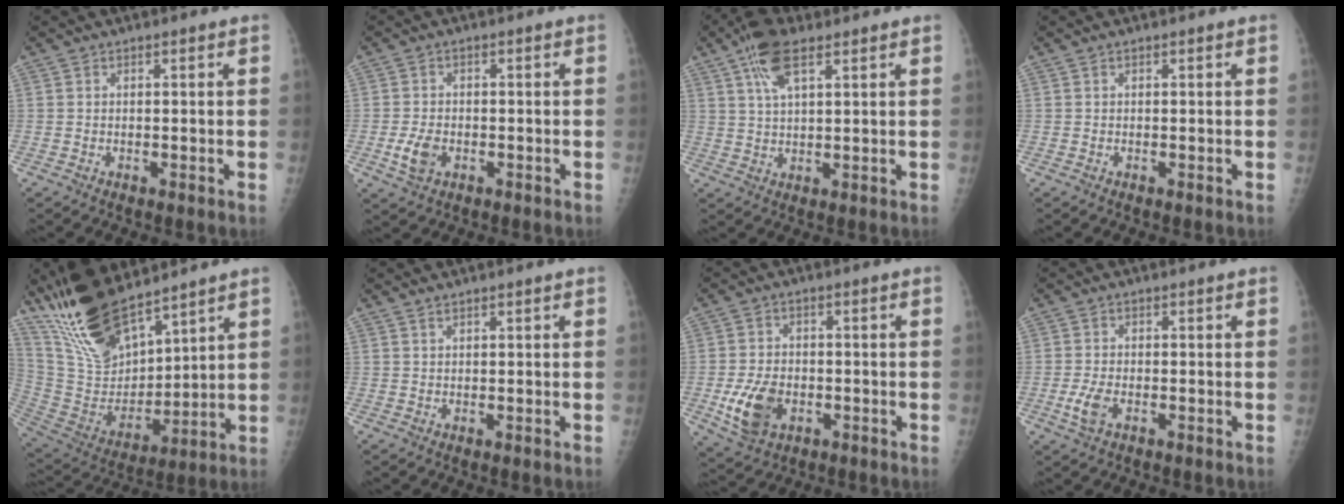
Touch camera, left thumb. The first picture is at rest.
{"total": 4.0, "force": [-1.2, 2.7, 2.7], "torque": [-0.051, 0.001, -0.021]}
{"total": 8.0, "force": [4.4, 3.1, 5.8], "torque": [-0.106, -0.003, 0.083]}
{"total": 0.0}
{"total": 19.1, "force": [15.0, 6.6, 9.9], "torque": [-0.150, -0.079, 0.296]}
{"total": 0.9, "force": [0.8, 0.1, 0.3], "torque": [-0.001, 0.001, 0.016]}
{"total": 8.4, "force": [-2.4, 5.8, 5.7], "torque": [-0.093, 0.005, -0.036]}
{"total": 3.3, "force": [-1.1, 1.7, 2.6], "torque": [-0.060, -0.001, -0.024]}